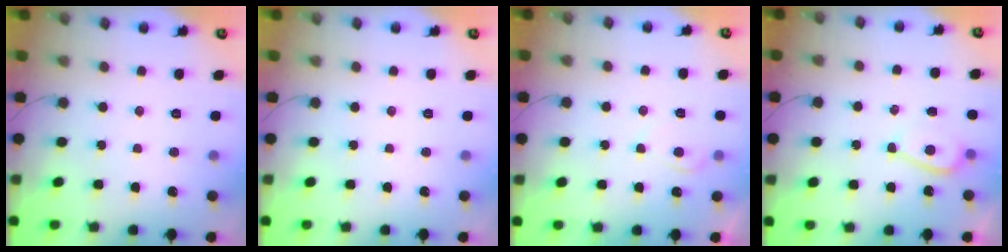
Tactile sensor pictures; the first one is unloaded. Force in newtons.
{"total": 0.0}
{"total": 3.1, "press": 3.1, "slide": 0.5}
{"total": 5.5, "press": 5.3, "slide": 1.5}